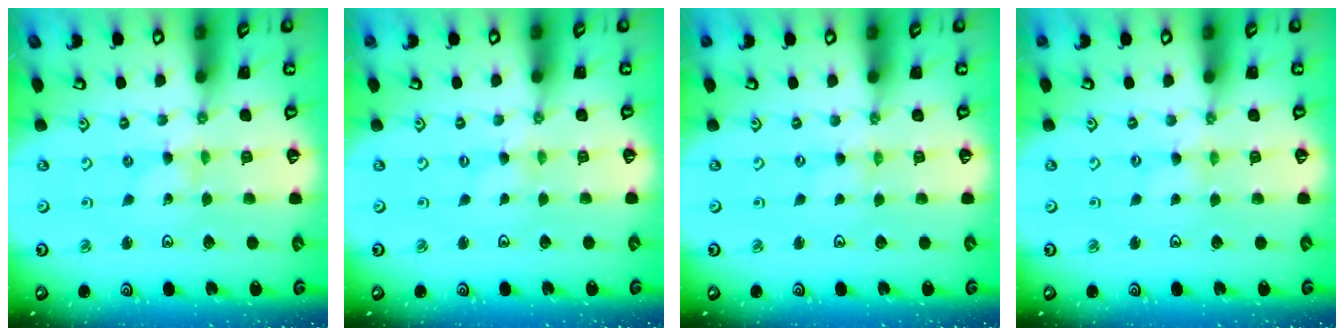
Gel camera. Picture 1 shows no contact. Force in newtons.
{"total": 0.0}
{"total": 0.0}
{"total": 2.4, "press": 2.3, "slide": 0.4}